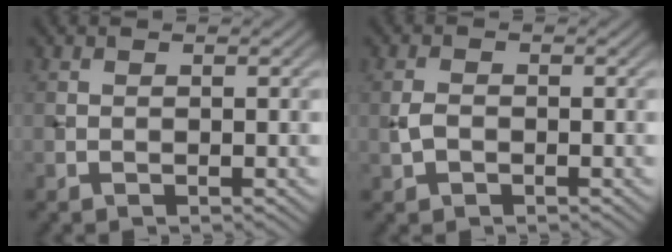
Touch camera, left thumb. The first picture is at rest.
{"total": 1.9, "force": [-0.4, 1.3, 1.3], "torque": [-0.033, 0.001, -0.011]}